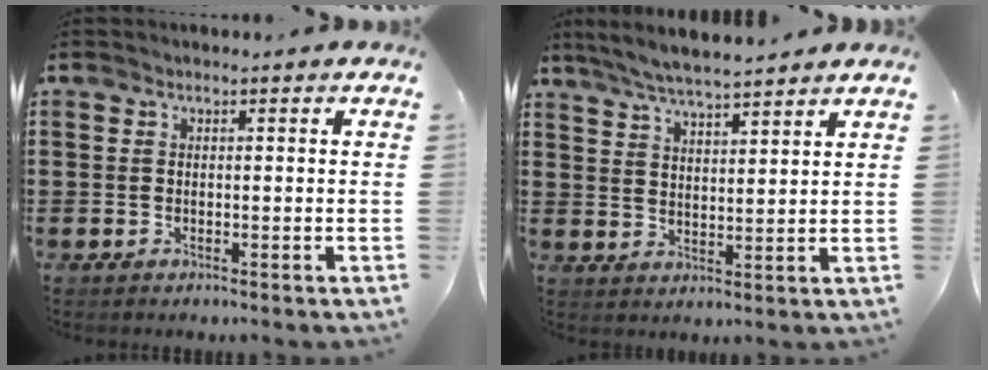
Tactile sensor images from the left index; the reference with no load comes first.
{"total": 5.3, "force": [5.0, 0.1, 1.8], "torque": [-0.052, -0.016, 0.090]}